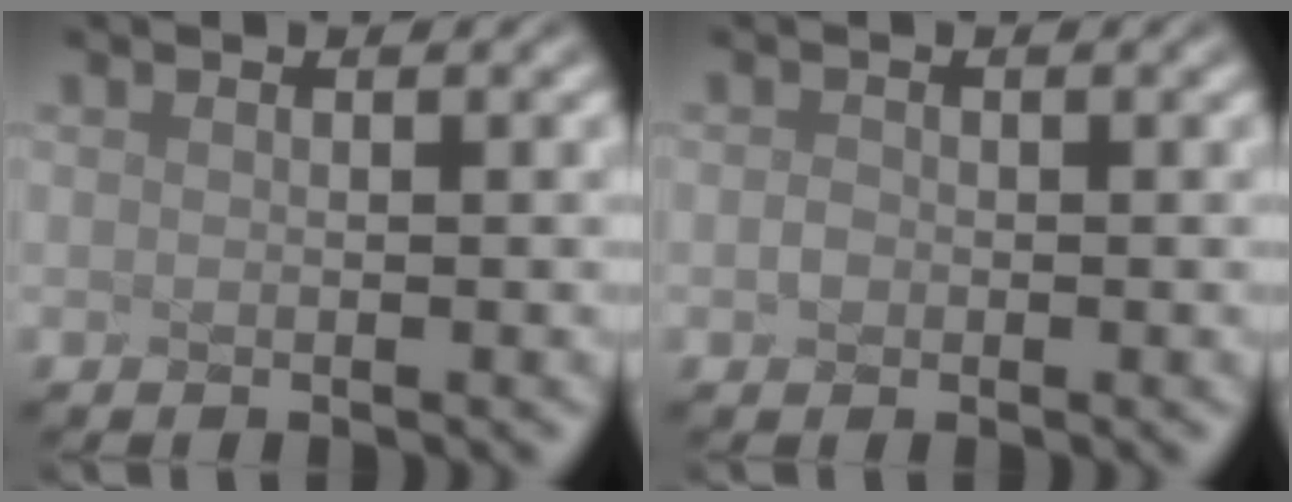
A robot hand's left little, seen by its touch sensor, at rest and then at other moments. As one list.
[{"total": 1.8, "force": [-1.2, -0.8, -1.0], "torque": [-0.020, -0.001, 0.021]}]